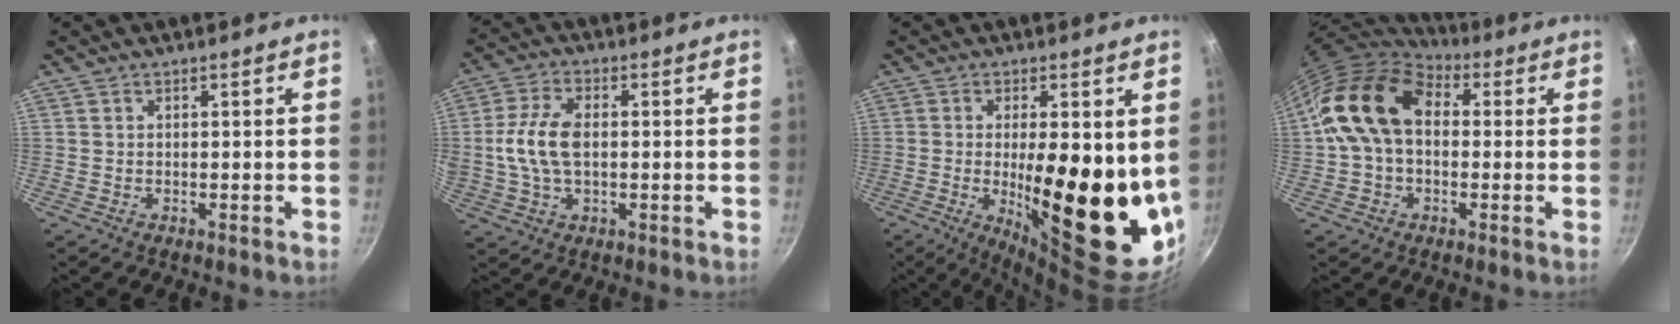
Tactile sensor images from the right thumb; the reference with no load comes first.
{"total": 9.9, "force": [0.2, 5.7, 8.1], "torque": [-0.164, 0.017, -0.001]}
{"total": 21.4, "force": [-0.5, 7.0, 20.2], "torque": [-0.264, -0.033, 0.001]}
{"total": 15.3, "force": [2.1, 10.7, 10.8], "torque": [-0.169, 0.029, 0.022]}